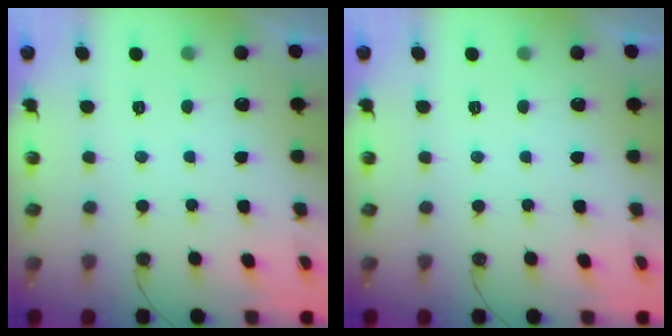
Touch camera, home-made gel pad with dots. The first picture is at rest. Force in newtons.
{"total": 0.0}